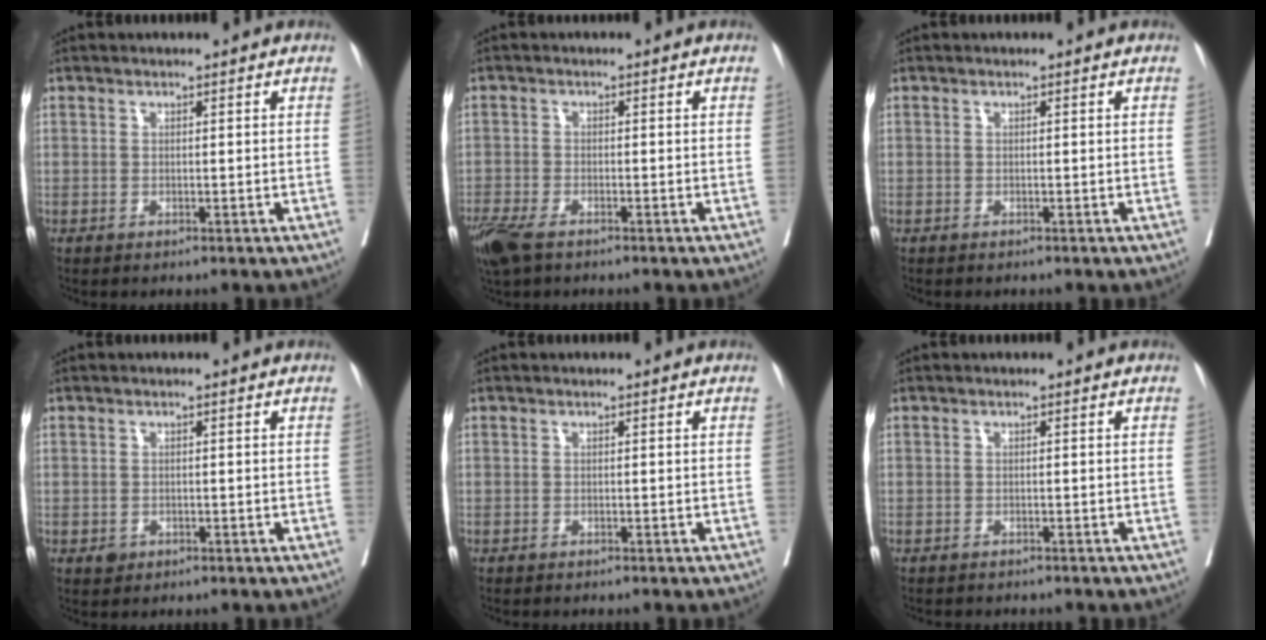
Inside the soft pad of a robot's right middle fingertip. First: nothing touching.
{"total": 6.9, "force": [-4.9, 2.5, 4.2], "torque": [-0.088, -0.016, -0.090]}
{"total": 0.5, "force": [-0.5, 0.1, 0.1], "torque": [-0.002, 0.000, -0.009]}
{"total": 1.1, "force": [-0.5, 0.9, 0.3], "torque": [-0.001, 0.003, -0.004]}
{"total": 1.6, "force": [-1.5, 0.3, 0.6], "torque": [-0.012, -0.002, -0.018]}
{"total": 3.9, "force": [-3.6, 1.0, 1.3], "torque": [-0.018, -0.003, -0.045]}